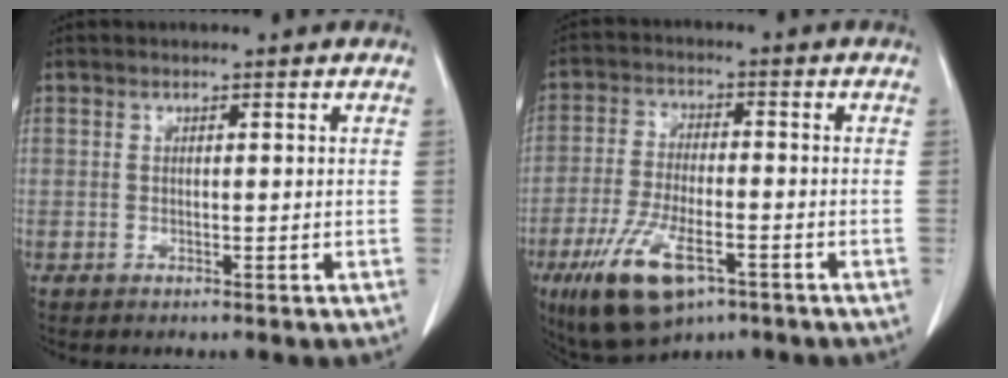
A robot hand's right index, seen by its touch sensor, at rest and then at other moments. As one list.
[{"total": 12.0, "force": [-6.4, 4.4, 9.2], "torque": [-0.186, -0.015, -0.105]}]